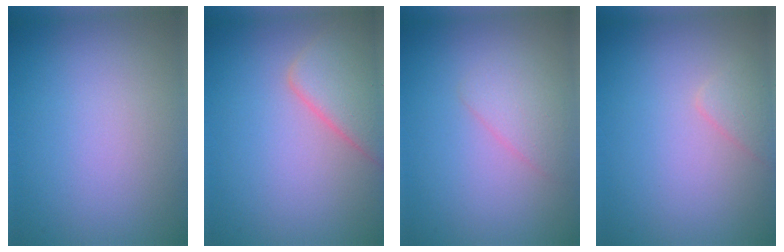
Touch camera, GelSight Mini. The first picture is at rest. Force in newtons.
{"total": 4.6, "press": 4.6, "slide": 0.2}
{"total": 1.9, "press": 1.8, "slide": 0.1}
{"total": 1.2, "press": 1.2, "slide": 0.1}